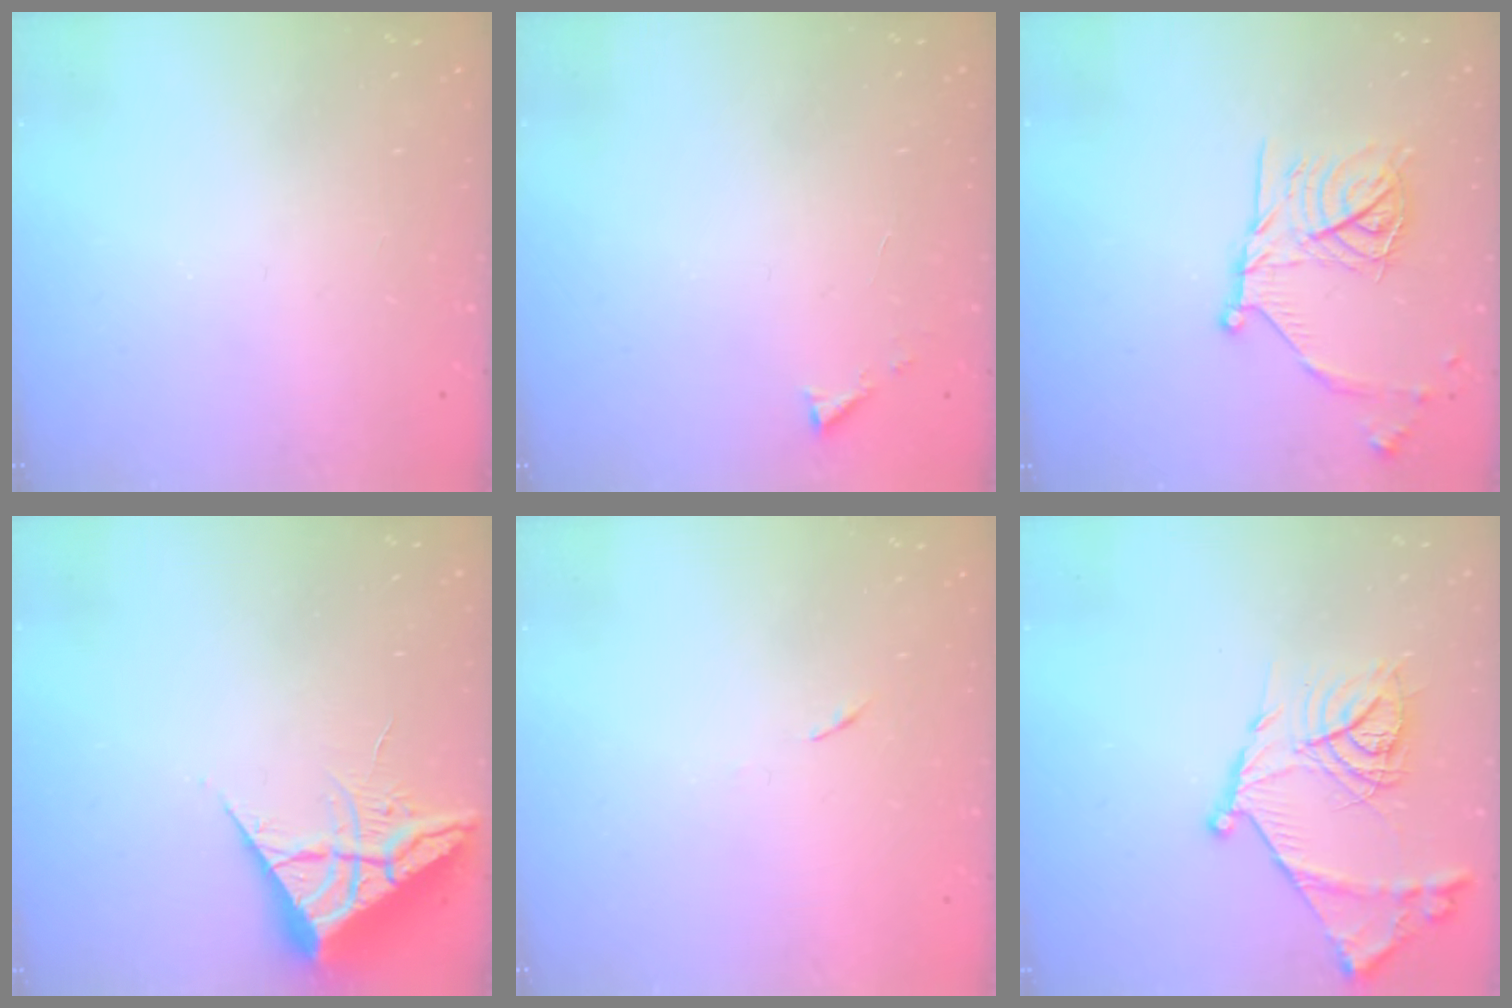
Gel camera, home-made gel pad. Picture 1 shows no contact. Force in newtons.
{"total": 3.1, "press": 3.1, "slide": 0.4}
{"total": 18.2, "press": 18.2, "slide": 1.2}
{"total": 7.1, "press": 7.1, "slide": 0.4}
{"total": 3.2, "press": 3.1, "slide": 0.4}
{"total": 18.1, "press": 18.0, "slide": 1.7}